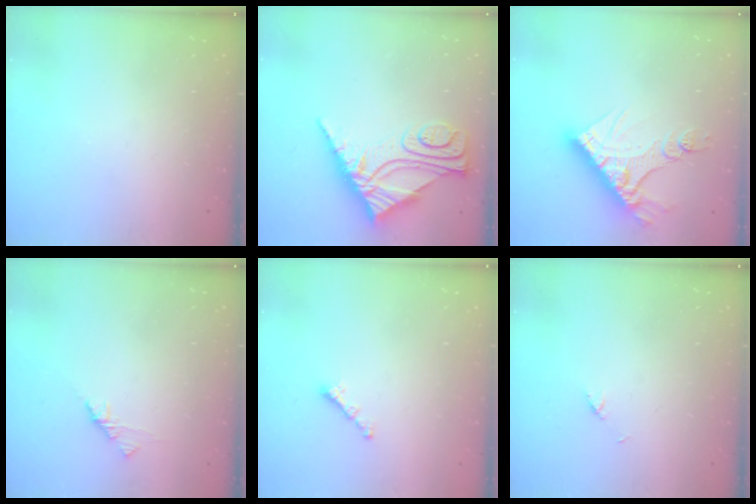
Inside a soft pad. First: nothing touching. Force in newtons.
{"total": 11.3, "press": 11.2, "slide": 1.1}
{"total": 14.4, "press": 14.4, "slide": 1.1}
{"total": 1.9, "press": 1.7, "slide": 0.6}
{"total": 1.6, "press": 1.5, "slide": 0.5}
{"total": 2.1, "press": 2.1, "slide": 0.3}